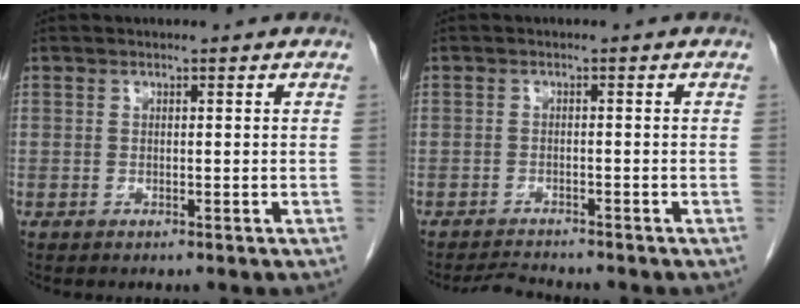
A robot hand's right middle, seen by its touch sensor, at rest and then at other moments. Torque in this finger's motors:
{"motor_torque": [-0.11, -0.23, -0.10, -0.01]}